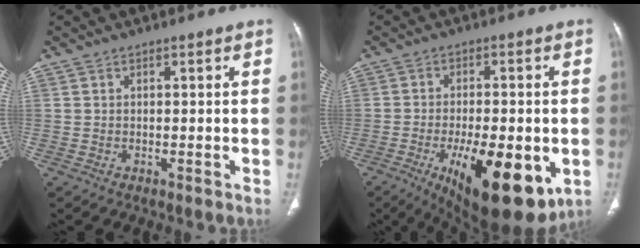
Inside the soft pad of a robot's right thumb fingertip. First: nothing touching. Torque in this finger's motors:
{"motor_torque": [2.44, 1.90, 1.37, -1.40, 0.60]}